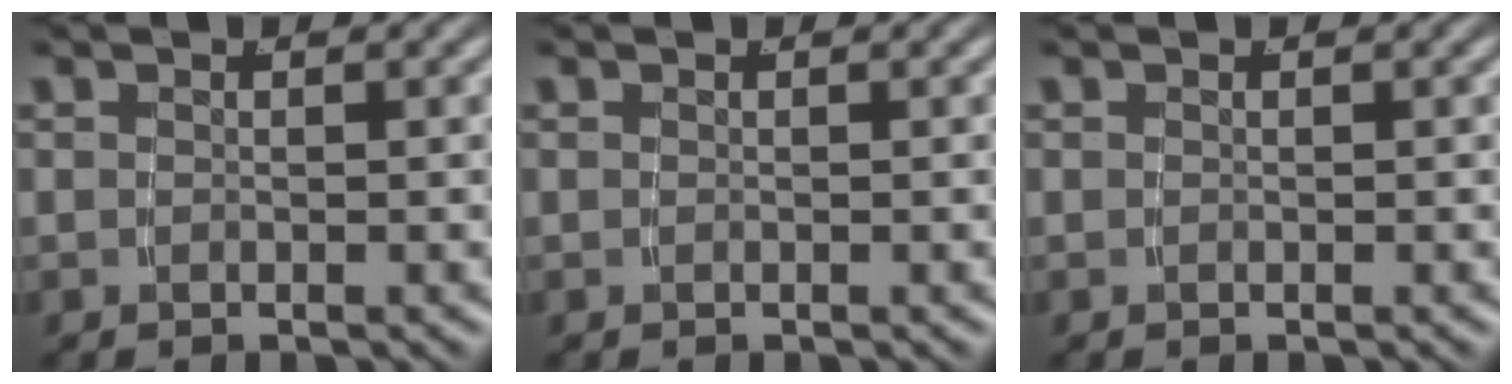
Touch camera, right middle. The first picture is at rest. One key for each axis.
{"total": 0.0}
{"total": 0.0}